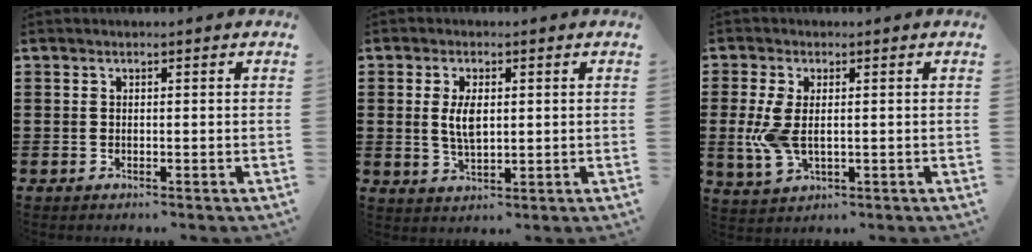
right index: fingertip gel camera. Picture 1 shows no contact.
{"total": 4.9, "force": [0.7, 2.2, 4.3], "torque": [-0.088, 0.001, 0.006]}
{"total": 6.2, "force": [0.1, 3.2, 5.3], "torque": [-0.135, -0.005, -0.005]}